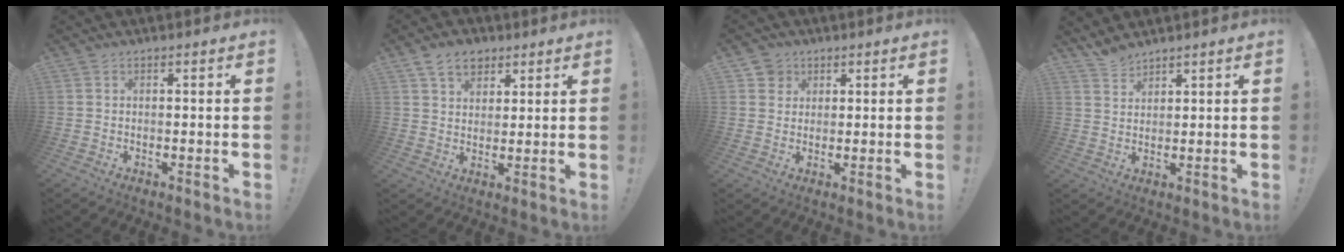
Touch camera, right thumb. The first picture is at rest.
{"total": 8.1, "force": [4.8, 5.7, 3.3], "torque": [-0.049, -0.016, 0.093]}
{"total": 4.3, "force": [2.2, 3.7, 0.6], "torque": [-0.002, -0.010, 0.040]}
{"total": 4.3, "force": [4.0, 1.1, 0.9], "torque": [-0.018, -0.023, 0.077]}